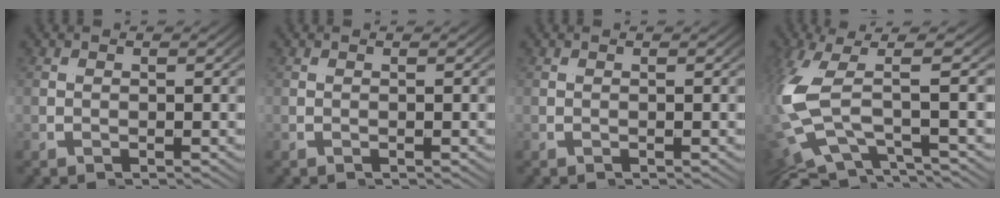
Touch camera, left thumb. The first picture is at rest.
{"total": 0.0}
{"total": 0.0}
{"total": 4.2, "force": [-1.7, -0.8, 3.8], "torque": [-0.136, 0.000, -0.012]}